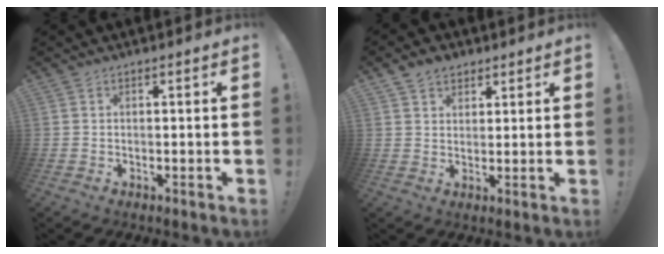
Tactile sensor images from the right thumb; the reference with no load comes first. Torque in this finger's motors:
{"motor_torque": [-0.02, 0.02, 0.00, 0.00, 0.00]}